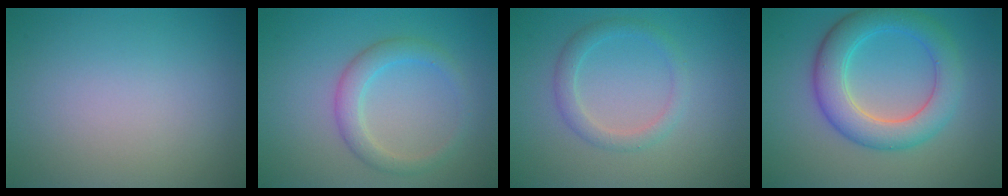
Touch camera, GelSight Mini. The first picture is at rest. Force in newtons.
{"total": 2.8, "press": 2.8, "slide": 0.2}
{"total": 2.1, "press": 2.1, "slide": 0.1}
{"total": 5.9, "press": 5.9, "slide": 0.0}